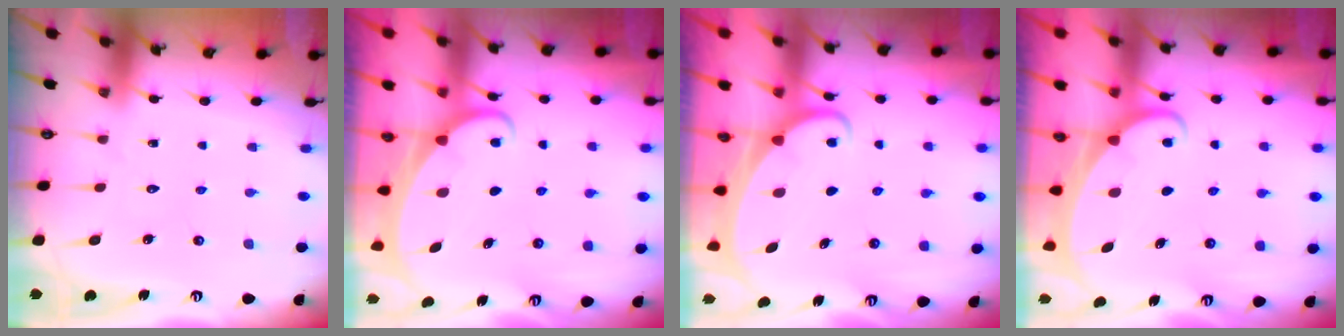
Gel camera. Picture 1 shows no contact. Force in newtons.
{"total": 1.9, "press": 1.9, "slide": 0.3}
{"total": 2.1, "press": 2.0, "slide": 0.3}
{"total": 1.9, "press": 1.9, "slide": 0.3}